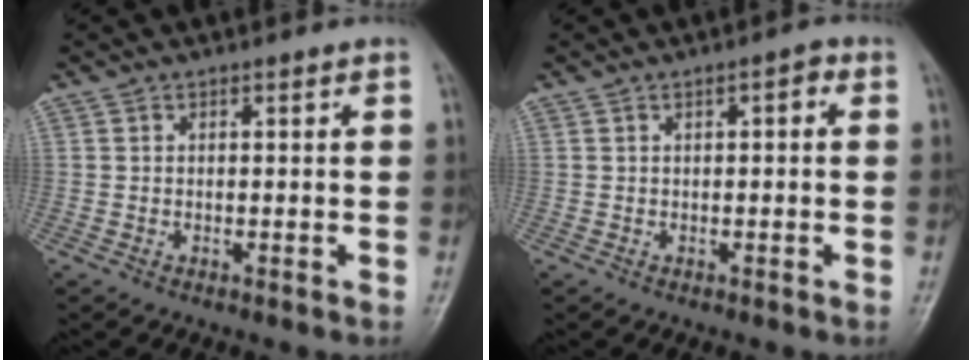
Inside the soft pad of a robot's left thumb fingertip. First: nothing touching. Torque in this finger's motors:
{"motor_torque": [-0.16, 0.19, -0.16, 0.01, 0.04]}